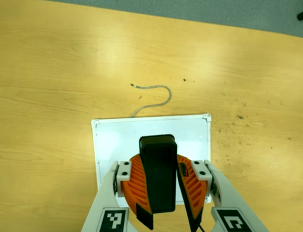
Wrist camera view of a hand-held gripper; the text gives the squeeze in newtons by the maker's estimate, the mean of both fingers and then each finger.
{"total": 11.5, "left": 10.7, "right": 12.3}